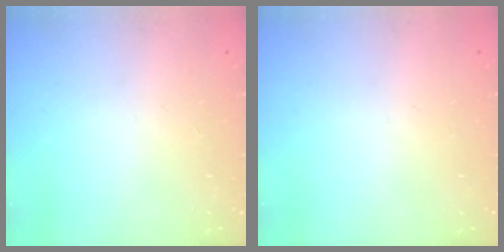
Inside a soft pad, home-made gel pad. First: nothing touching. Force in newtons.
{"total": 0.0}